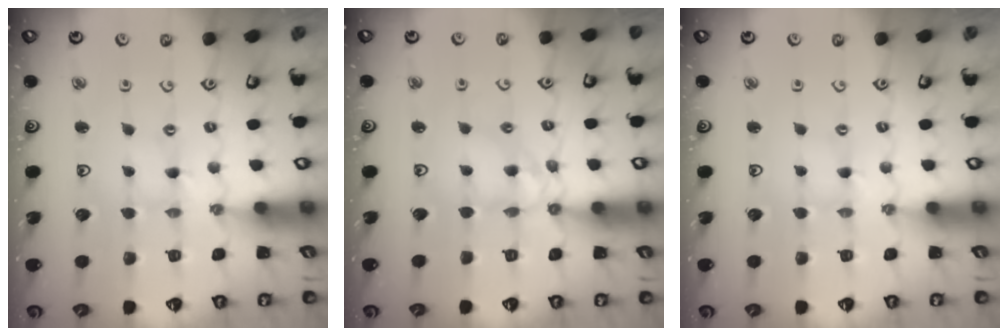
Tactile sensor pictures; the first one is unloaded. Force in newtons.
{"total": 9.0, "press": 9.0, "slide": 0.8}
{"total": 0.0}